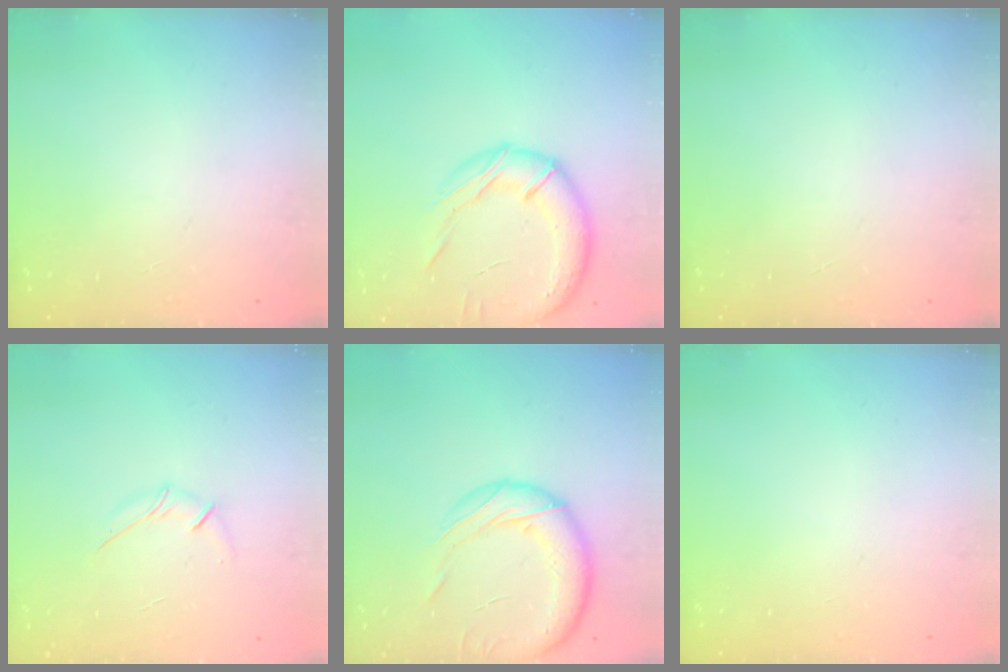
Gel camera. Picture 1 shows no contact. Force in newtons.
{"total": 17.2, "press": 16.9, "slide": 3.1}
{"total": 0.0}
{"total": 5.4, "press": 5.3, "slide": 1.0}
{"total": 17.5, "press": 17.1, "slide": 3.9}
{"total": 0.0}